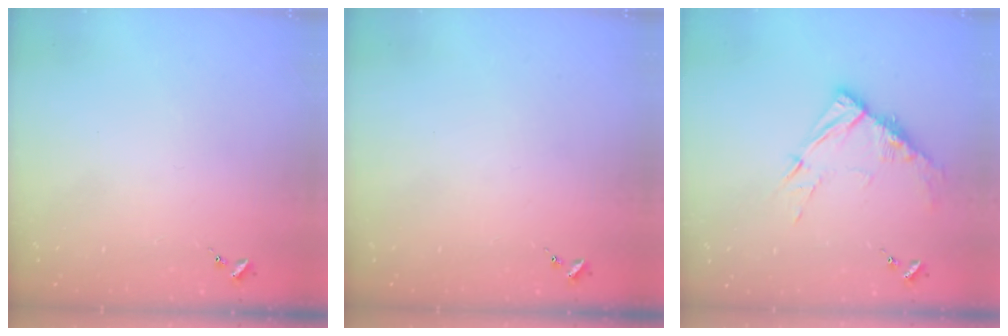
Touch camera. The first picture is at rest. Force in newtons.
{"total": 0.0}
{"total": 11.3, "press": 11.2, "slide": 1.1}